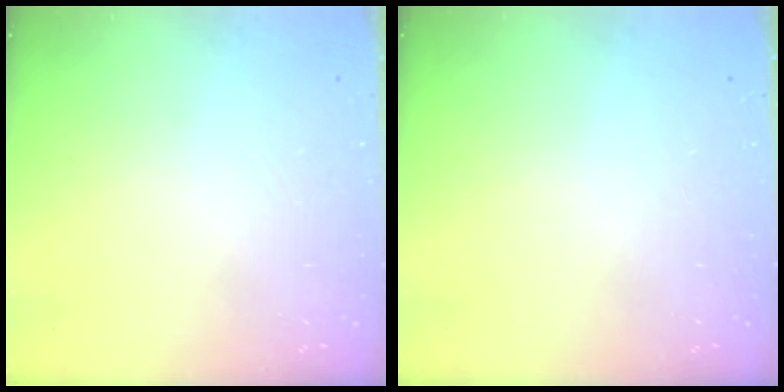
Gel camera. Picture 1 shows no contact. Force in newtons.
{"total": 0.0}